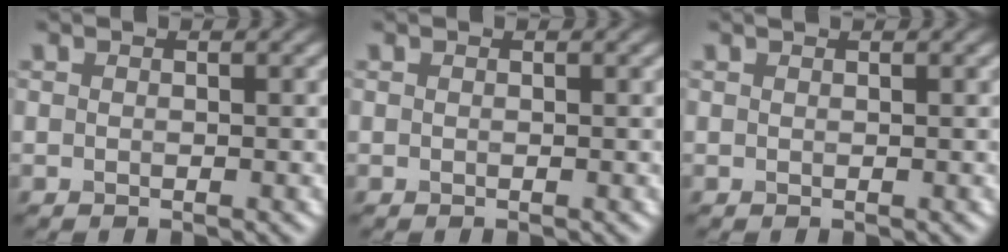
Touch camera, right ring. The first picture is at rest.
{"total": 0.0}
{"total": 0.0}